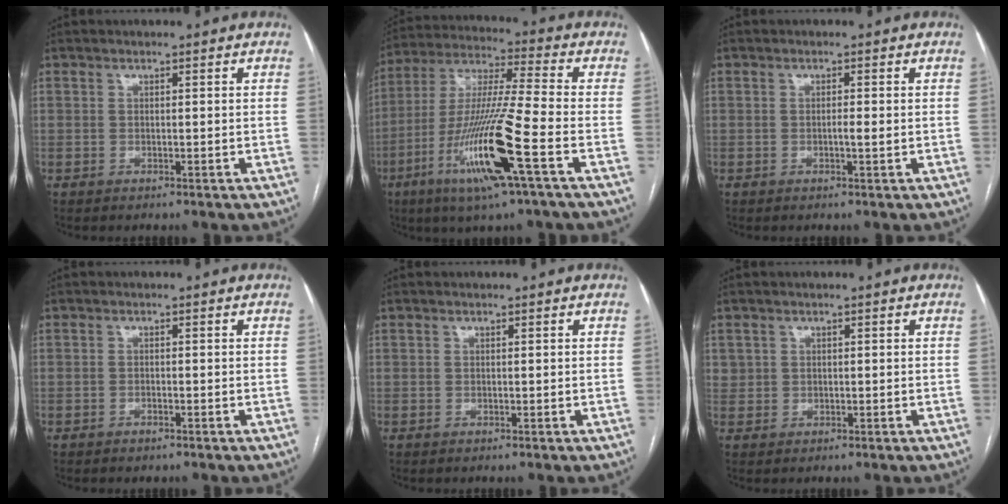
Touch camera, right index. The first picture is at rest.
{"total": 17.0, "force": [-6.7, -0.4, 15.6], "torque": [-0.322, -0.021, -0.129]}
{"total": 1.2, "force": [-0.2, 0.0, 1.2], "torque": [-0.021, 0.000, -0.003]}
{"total": 0.8, "force": [-0.6, 0.3, 0.3], "torque": [-0.011, 0.000, -0.006]}
{"total": 0.0}
{"total": 1.5, "force": [0.5, 1.4, 0.1], "torque": [0.011, 0.007, 0.006]}